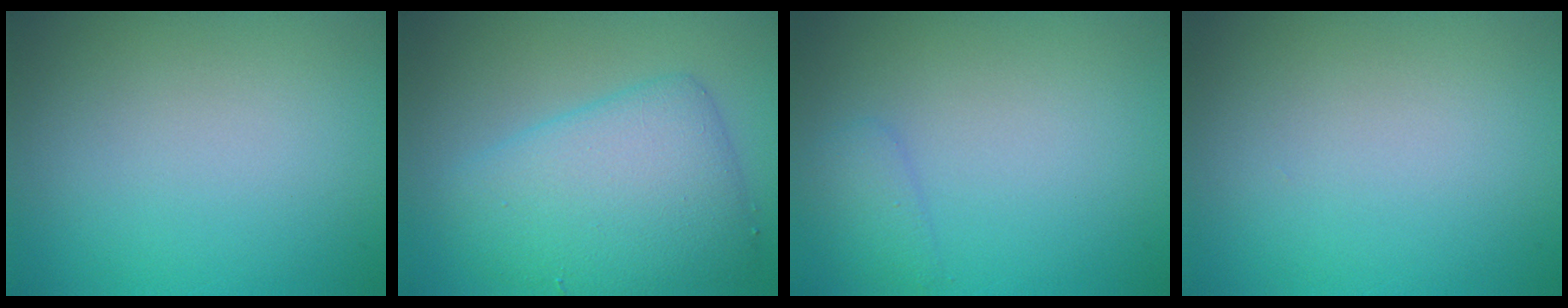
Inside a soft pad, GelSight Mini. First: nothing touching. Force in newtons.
{"total": 6.5, "press": 6.5, "slide": 0.1}
{"total": 1.3, "press": 1.3, "slide": 0.1}
{"total": 0.0}